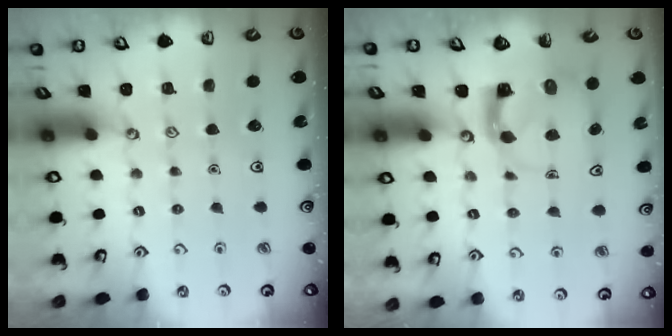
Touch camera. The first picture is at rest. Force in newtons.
{"total": 3.8, "press": 3.8, "slide": 0.3}